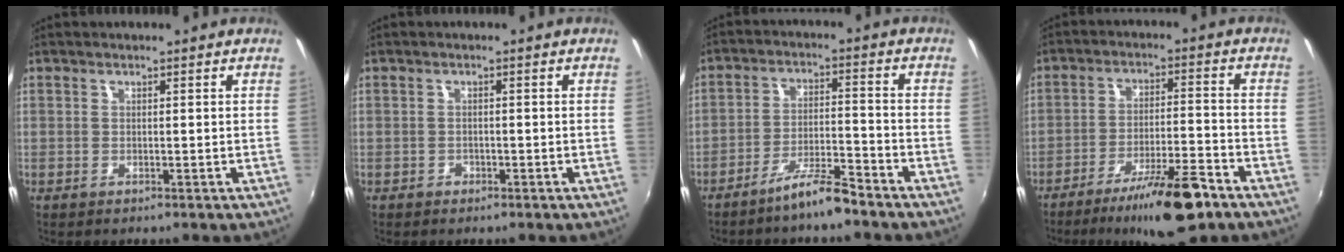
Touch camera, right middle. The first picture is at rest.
{"total": 1.2, "force": [-0.8, 0.9, 0.1], "torque": [-0.005, 0.000, -0.011]}
{"total": 6.6, "force": [-5.6, 0.4, 3.5], "torque": [-0.076, 0.004, -0.098]}
{"total": 12.4, "force": [-8.8, 2.3, 8.5], "torque": [-0.157, -0.011, -0.143]}